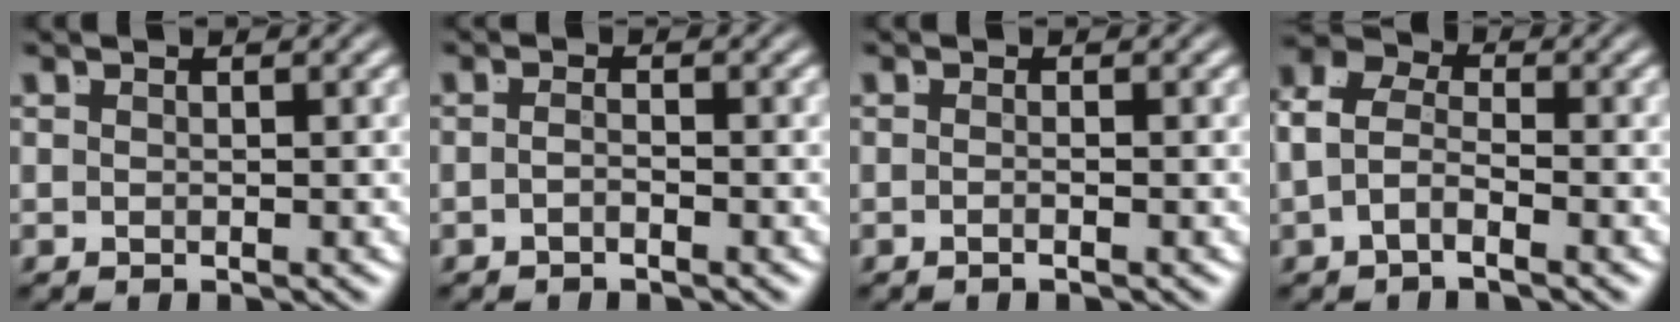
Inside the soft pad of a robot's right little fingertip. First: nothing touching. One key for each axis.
{"total": 1.2, "fx": -1.0, "fy": -0.2, "fz": 0.6, "tx": -0.009, "ty": -0.003, "tz": -0.019}
{"total": 1.1, "fx": -0.8, "fy": -0.5, "fz": 0.5, "tx": -0.010, "ty": -0.002, "tz": -0.014}
{"total": 4.7, "fx": -0.2, "fy": 3.5, "fz": 3.2, "tx": -0.067, "ty": -0.003, "tz": -0.014}